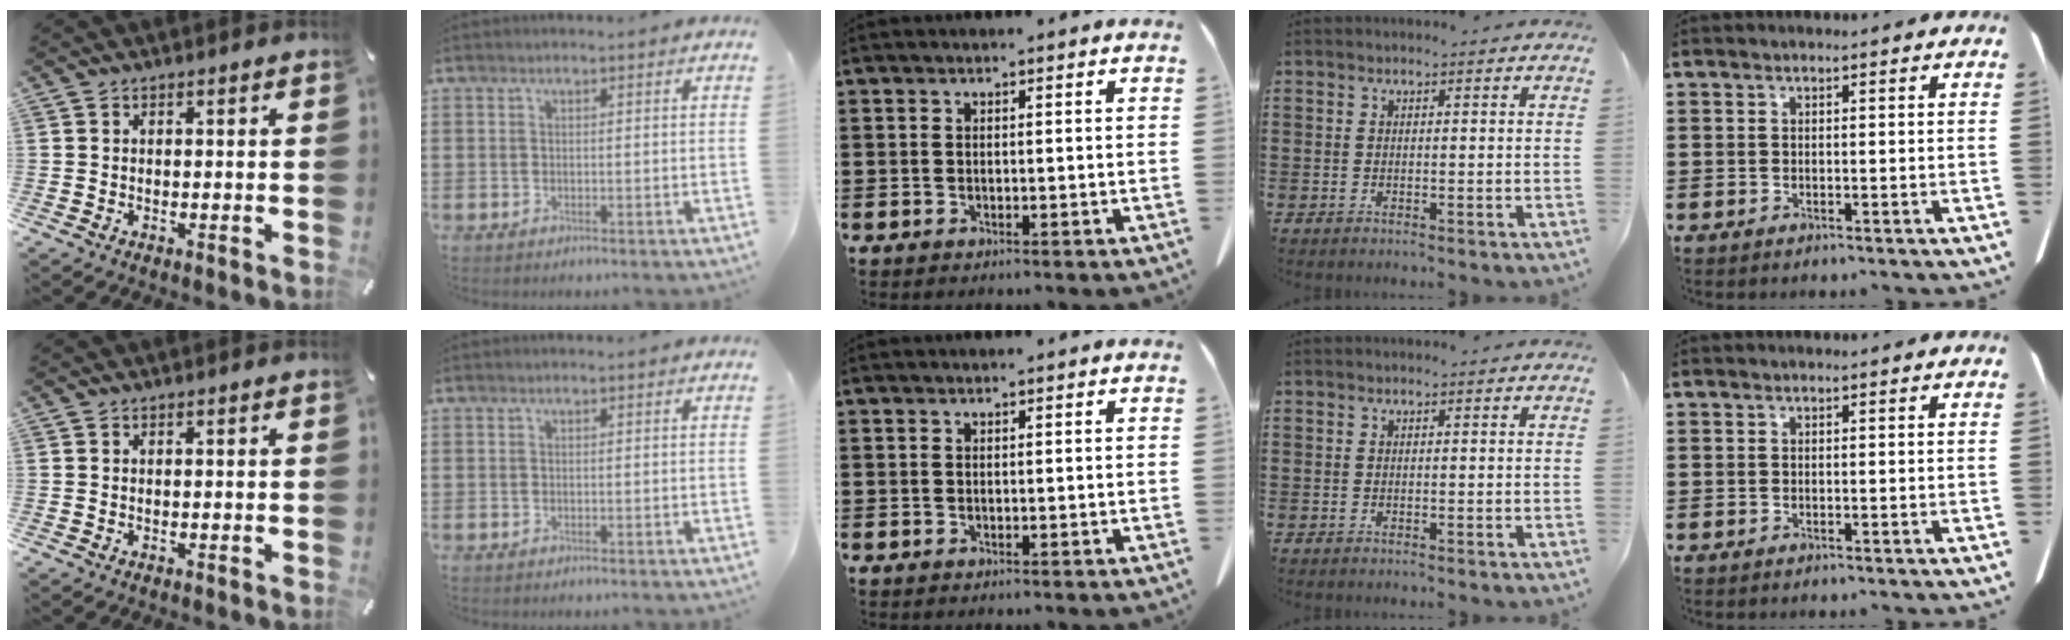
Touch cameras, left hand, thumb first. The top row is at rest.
{}